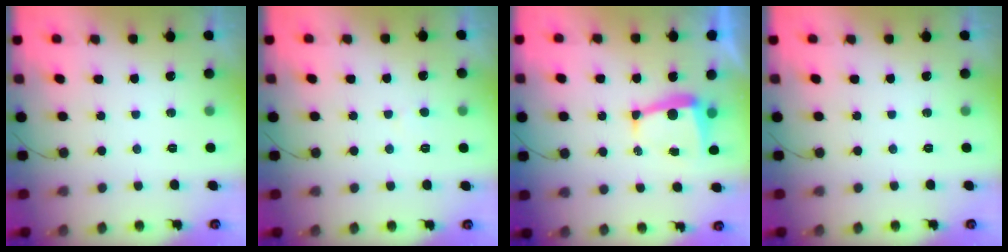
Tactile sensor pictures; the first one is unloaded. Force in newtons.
{"total": 3.6, "press": 3.6, "slide": 0.3}
{"total": 6.1, "press": 6.1, "slide": 0.2}
{"total": 0.0}